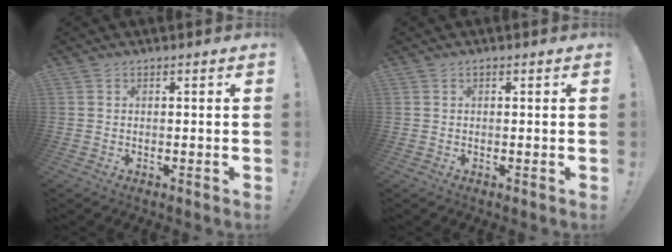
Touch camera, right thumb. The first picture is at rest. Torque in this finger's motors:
{"motor_torque": [0.03, 0.00, -0.10, 0.06, 0.00]}